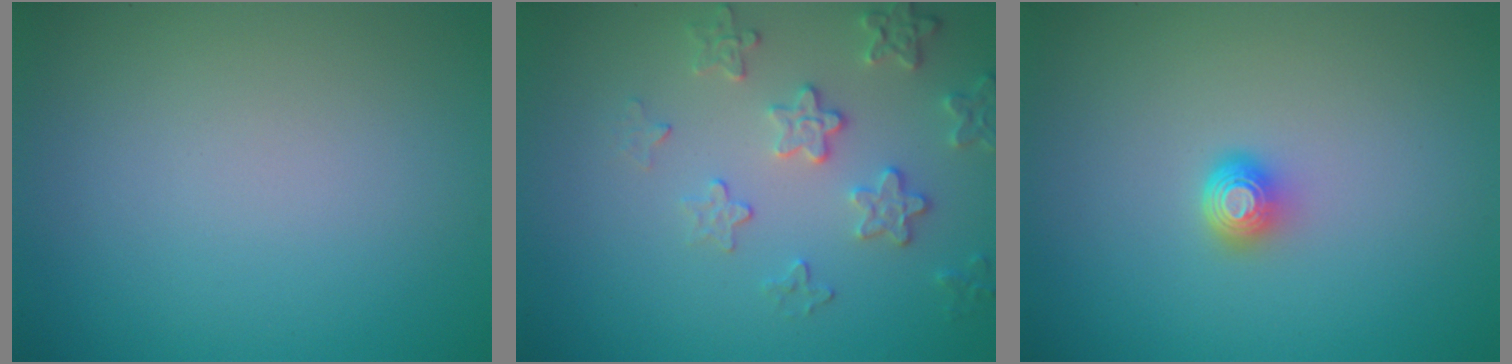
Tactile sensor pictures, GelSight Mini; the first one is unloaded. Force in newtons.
{"total": 3.2, "press": 3.0, "slide": 0.9}
{"total": 1.6, "press": 1.3, "slide": 1.1}